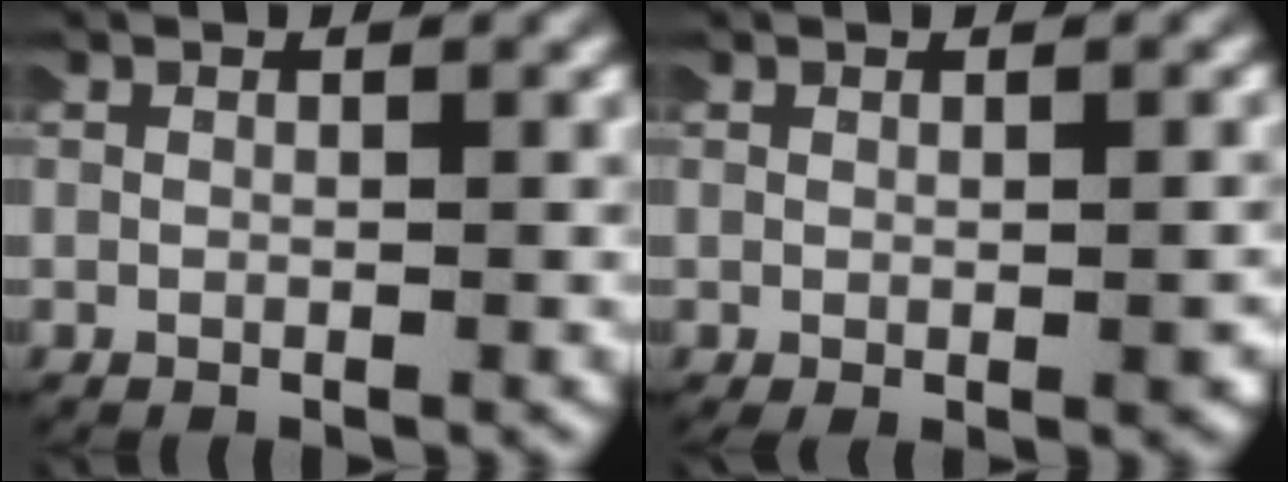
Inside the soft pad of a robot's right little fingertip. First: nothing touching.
{"total": 0.7, "force": [-0.2, 0.2, 0.7], "torque": [-0.013, -0.005, 0.001]}